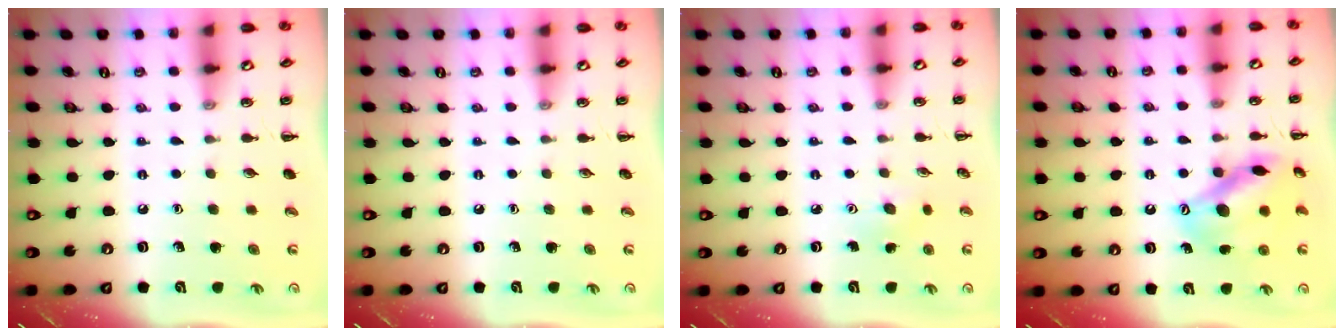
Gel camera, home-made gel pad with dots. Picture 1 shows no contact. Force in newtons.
{"total": 0.0}
{"total": 3.2, "press": 3.1, "slide": 1.0}
{"total": 14.4, "press": 14.2, "slide": 2.5}